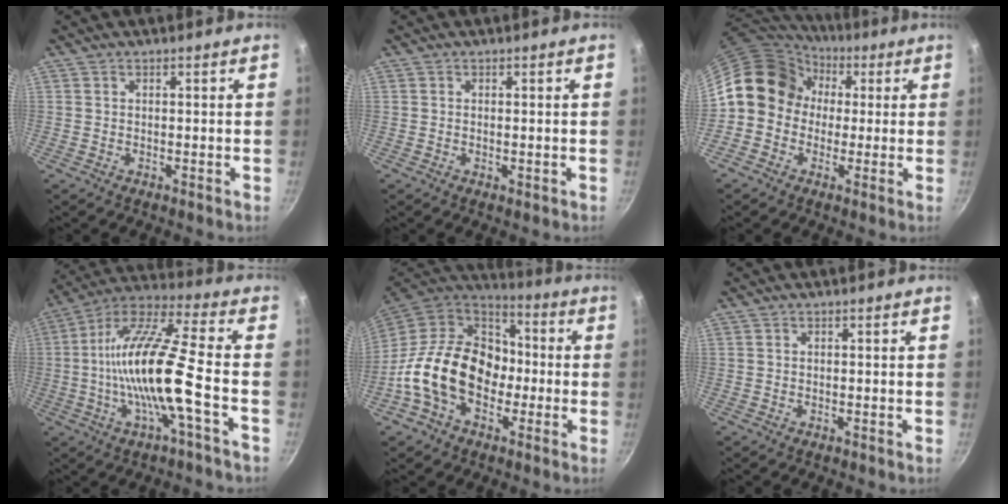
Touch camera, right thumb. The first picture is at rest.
{"total": 0.7, "force": [-0.1, 0.3, 0.6], "torque": [-0.009, -0.001, -0.002]}
{"total": 13.1, "force": [1.2, 11.6, 5.9], "torque": [-0.064, 0.033, 0.001]}
{"total": 18.0, "force": [-3.6, 3.2, 17.3], "torque": [-0.316, 0.032, -0.078]}
{"total": 20.6, "force": [-3.6, 15.1, 13.5], "torque": [-0.201, 0.053, -0.074]}
{"total": 0.0}